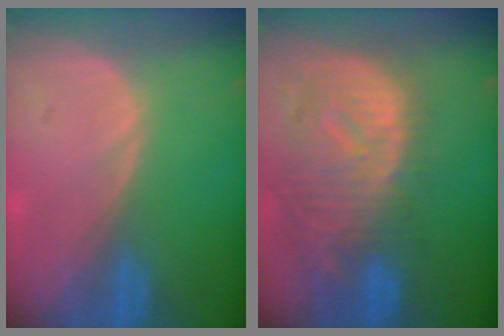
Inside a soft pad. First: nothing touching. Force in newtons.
{"total": 12.2, "press": 10.5, "slide": 6.2}